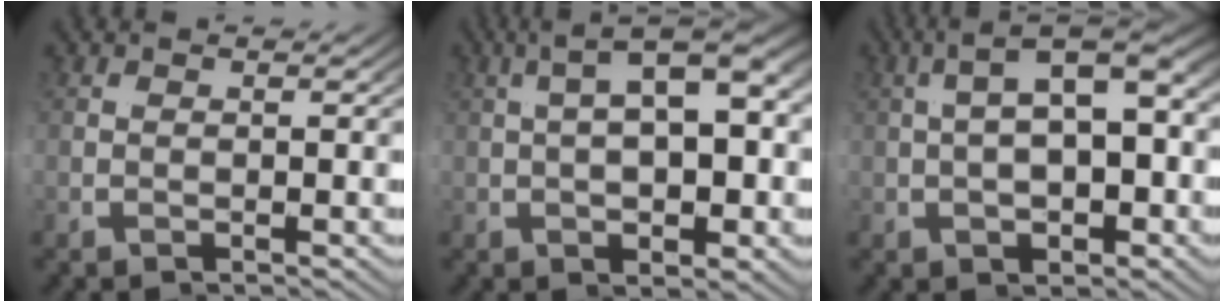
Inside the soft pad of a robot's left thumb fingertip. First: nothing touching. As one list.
[{"total": 7.0, "force": [1.1, 2.6, 6.4], "torque": [-0.074, 0.041, -0.002]}, {"total": 8.7, "force": [0.9, 4.6, 7.3], "torque": [-0.094, 0.026, -0.005]}]